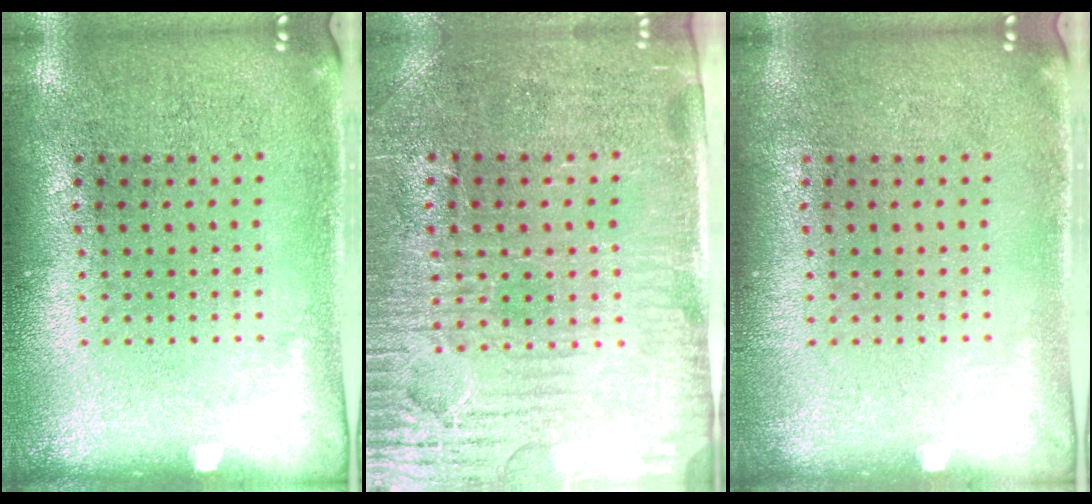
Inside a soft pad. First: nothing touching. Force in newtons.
{"total": 3.8, "press": 3.6, "slide": 1.4}
{"total": 0.0}